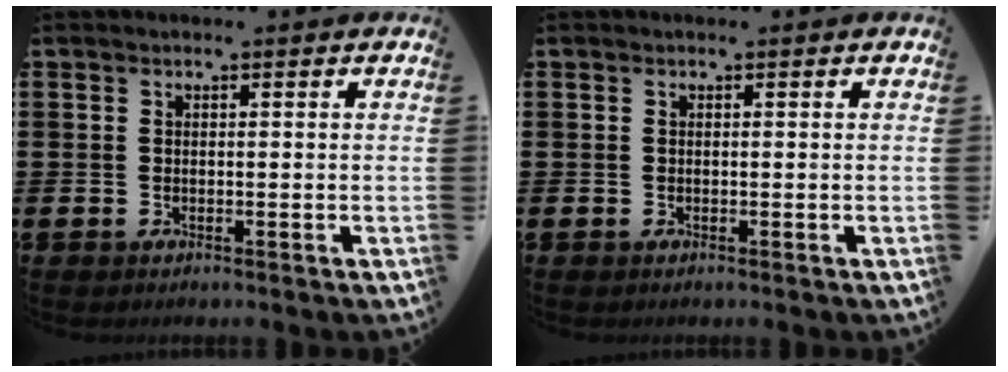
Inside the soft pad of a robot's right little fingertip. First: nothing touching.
{"total": 0.0}